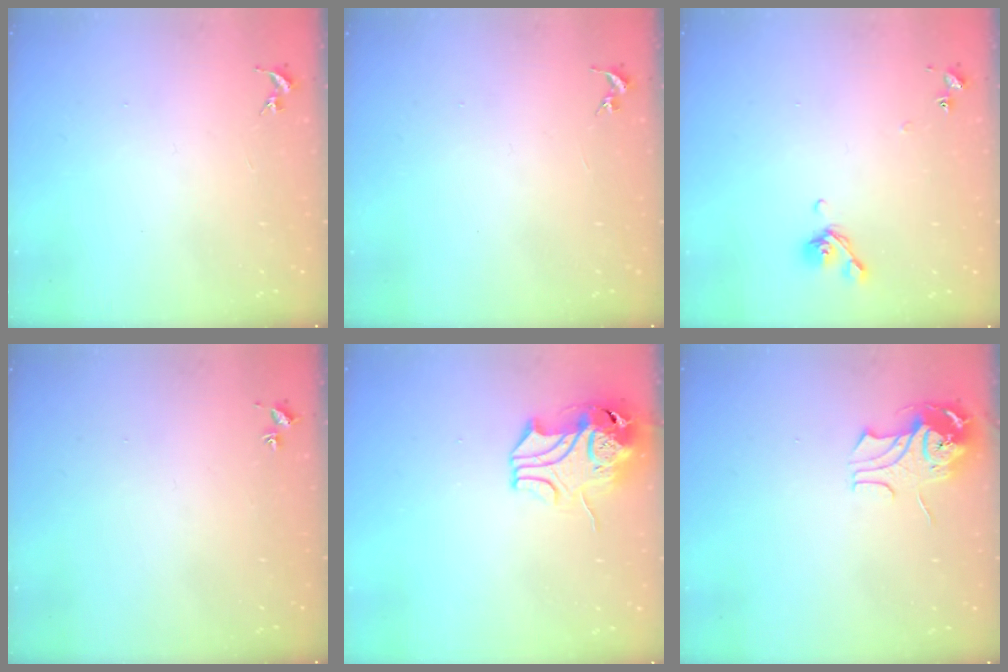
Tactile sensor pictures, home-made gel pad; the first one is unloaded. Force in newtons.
{"total": 0.0}
{"total": 7.3, "press": 7.2, "slide": 1.5}
{"total": 1.7, "press": 1.7, "slide": 0.2}
{"total": 11.1, "press": 11.0, "slide": 1.9}
{"total": 10.2, "press": 10.1, "slide": 1.0}